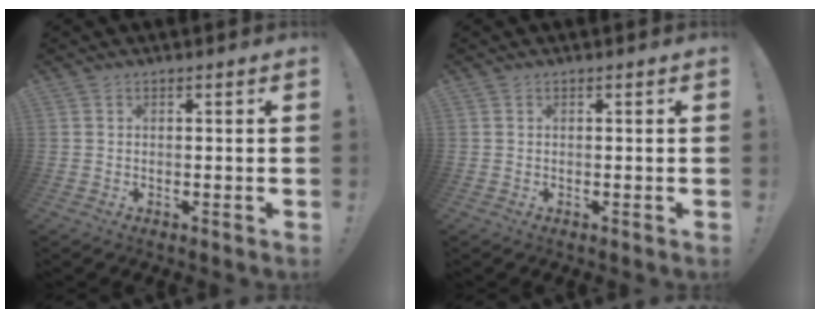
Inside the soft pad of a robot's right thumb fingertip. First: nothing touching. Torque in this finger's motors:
{"motor_torque": [0.01, 0.02, -0.02, 0.01, 0.04]}